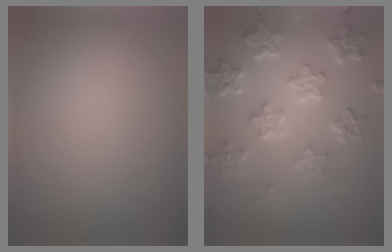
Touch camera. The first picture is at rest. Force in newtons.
{"total": 6.5, "press": 4.9, "slide": 4.3}